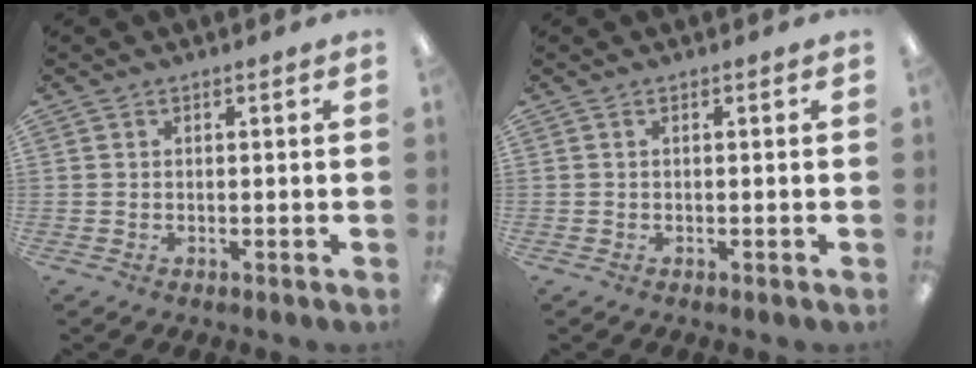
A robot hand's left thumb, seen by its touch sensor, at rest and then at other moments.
{"total": 0.0}